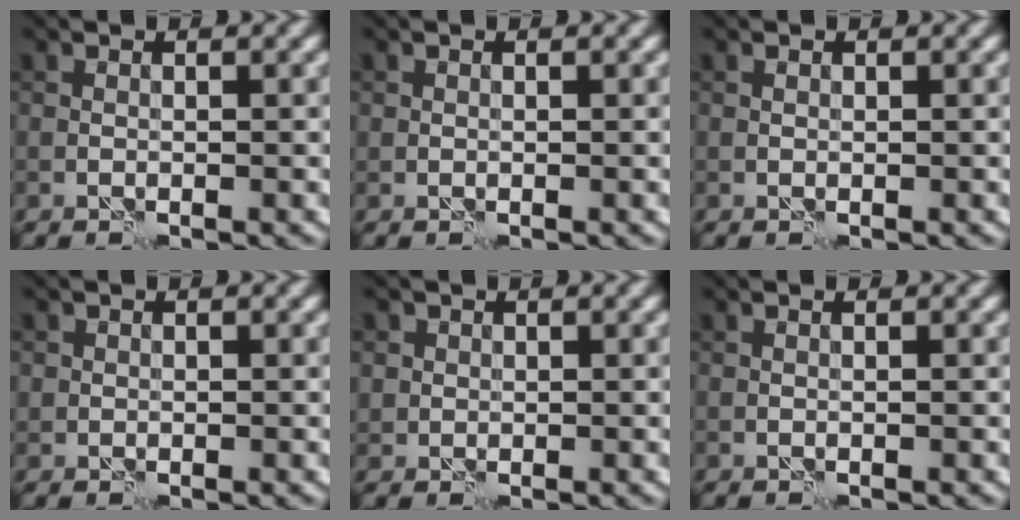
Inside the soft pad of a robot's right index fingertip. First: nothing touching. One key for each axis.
{"total": 0.0}
{"total": 0.0}
{"total": 0.7, "fx": 0.1, "fy": 0.7, "fz": 0.0, "tx": 0.009, "ty": -0.003, "tz": 0.000}
{"total": 1.3, "fx": 0.5, "fy": 1.3, "fz": 0.1, "tx": 0.007, "ty": -0.004, "tz": 0.010}
{"total": 0.0}